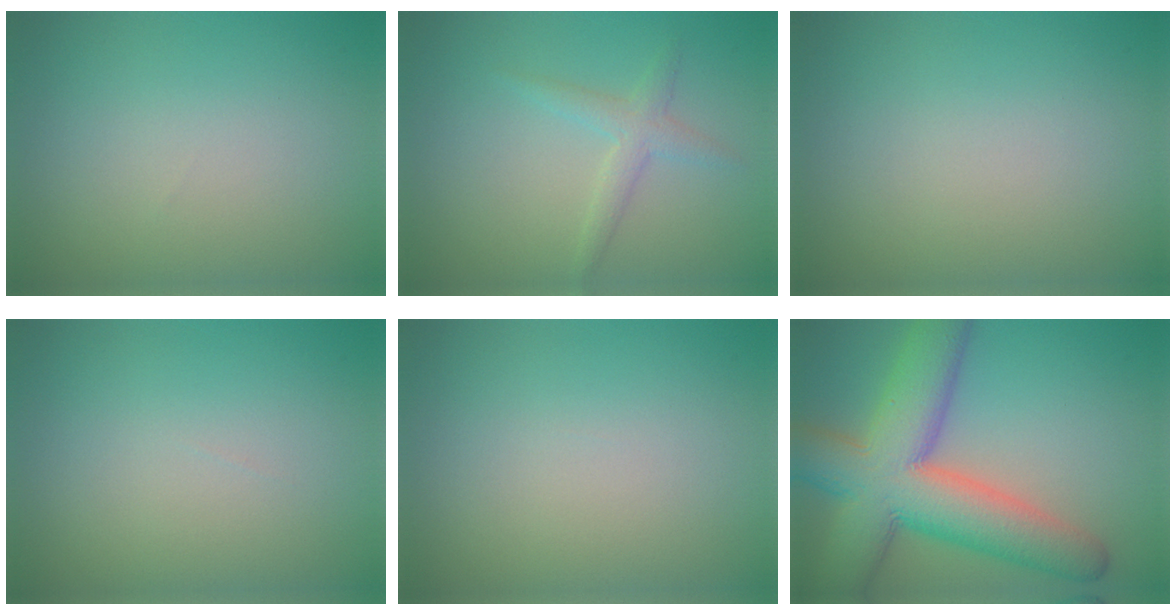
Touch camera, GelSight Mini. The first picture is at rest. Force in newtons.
{"total": 1.9, "press": 1.9, "slide": 0.1}
{"total": 0.0}
{"total": 0.0}
{"total": 0.0}
{"total": 12.3, "press": 12.3, "slide": 0.5}